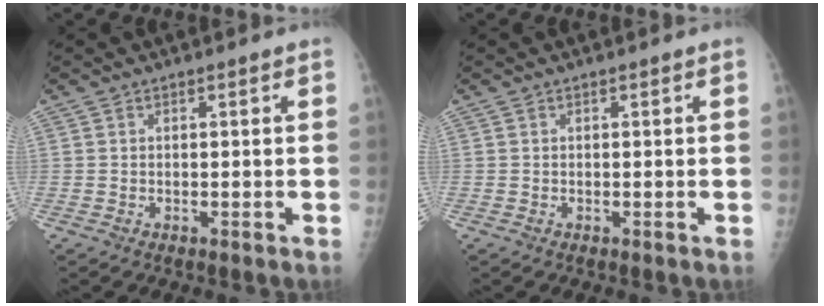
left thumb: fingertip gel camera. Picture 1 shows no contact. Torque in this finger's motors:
{"motor_torque": [0.00, 0.00, 0.00, 0.00, 0.00]}